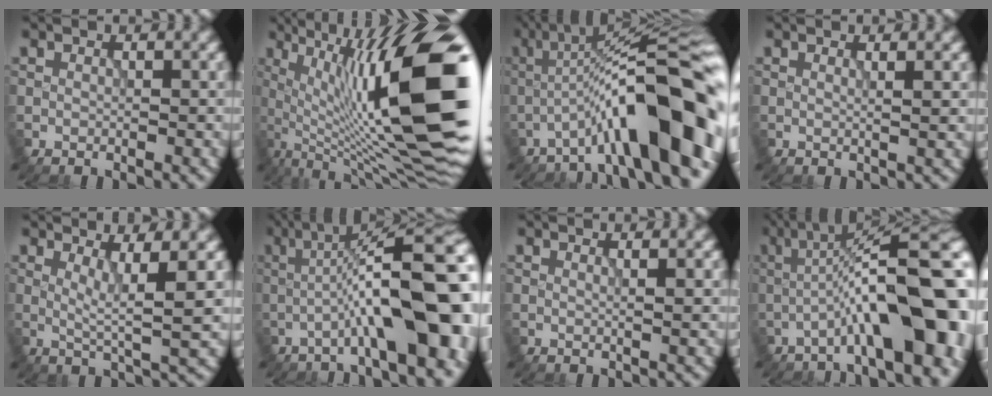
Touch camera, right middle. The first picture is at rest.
{"total": 18.9, "force": [1.4, 4.9, 18.2], "torque": [-0.272, 0.026, 0.029]}
{"total": 12.6, "force": [-4.4, 2.5, 11.6], "torque": [-0.172, 0.022, -0.070]}
{"total": 1.3, "force": [0.7, 0.3, 1.1], "torque": [-0.009, 0.004, 0.001]}
{"total": 3.5, "force": [1.1, 0.1, 3.3], "torque": [-0.062, -0.008, 0.020]}
{"total": 14.4, "force": [-2.2, 3.9, 13.7], "torque": [-0.175, 0.030, -0.034]}
{"total": 1.0, "force": [0.6, 0.2, 0.8], "torque": [-0.004, 0.004, 0.001]}
{"total": 14.0, "force": [-3.5, 3.7, 13.0], "torque": [-0.180, 0.024, -0.053]}